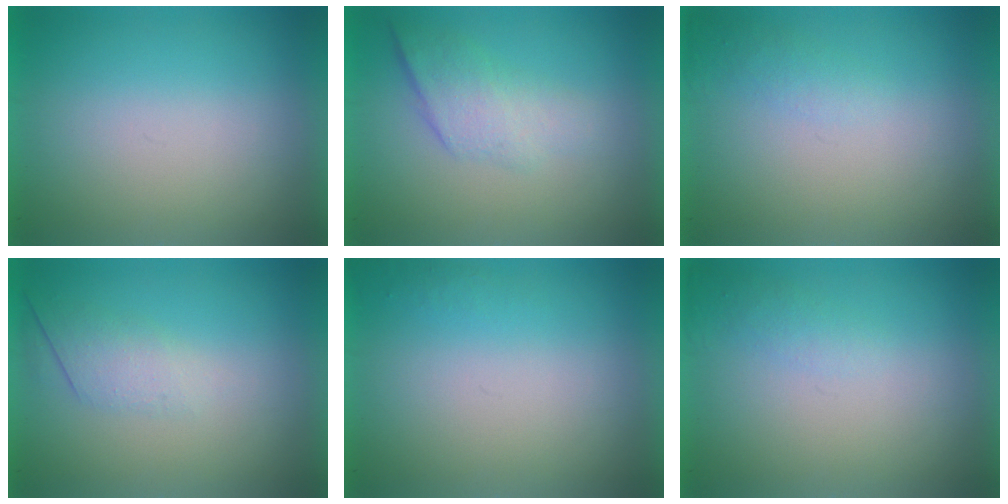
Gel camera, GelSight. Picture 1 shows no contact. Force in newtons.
{"total": 2.2}
{"total": 1.2}
{"total": 2.6}
{"total": 1.0}
{"total": 1.1}